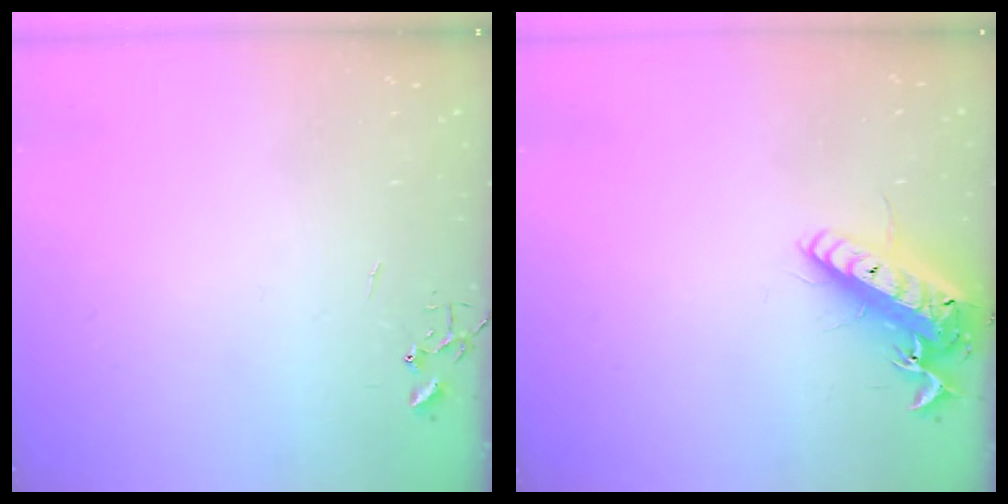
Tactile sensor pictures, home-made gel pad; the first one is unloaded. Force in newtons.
{"total": 16.1, "press": 15.8, "slide": 3.2}